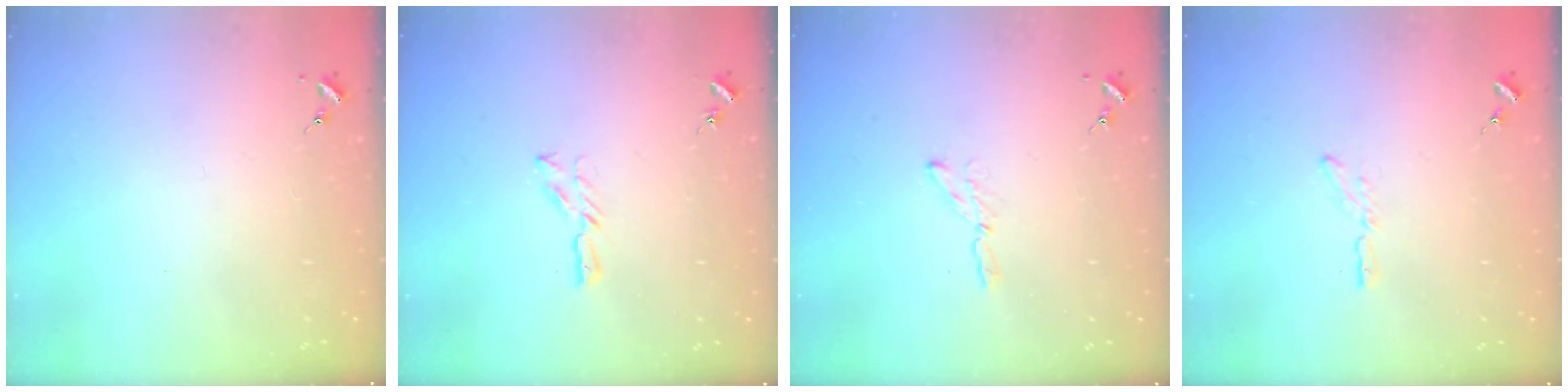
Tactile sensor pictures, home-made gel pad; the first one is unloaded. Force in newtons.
{"total": 5.2, "press": 5.2, "slide": 0.4}
{"total": 3.9, "press": 3.9, "slide": 0.3}
{"total": 3.3, "press": 3.3, "slide": 0.3}